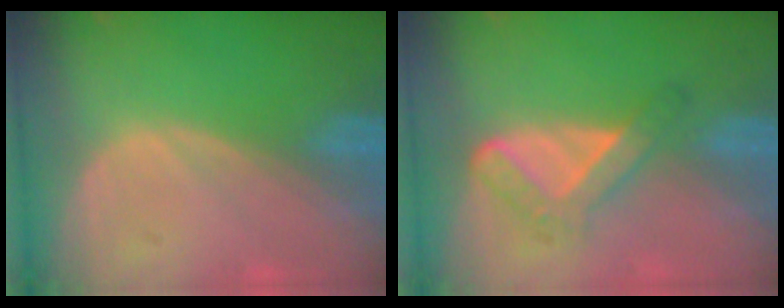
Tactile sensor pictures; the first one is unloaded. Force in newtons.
{"total": 5.5, "press": 4.7, "slide": 2.9}